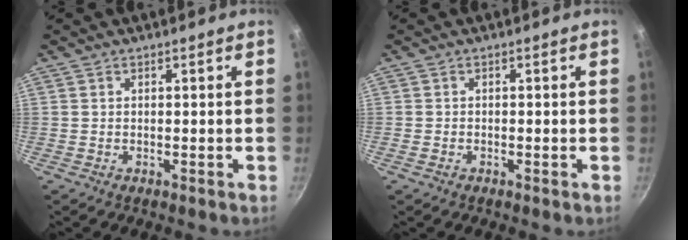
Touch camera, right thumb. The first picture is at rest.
{"total": 0.8, "force": [-0.5, 0.4, 0.5], "torque": [-0.014, 0.003, -0.012]}